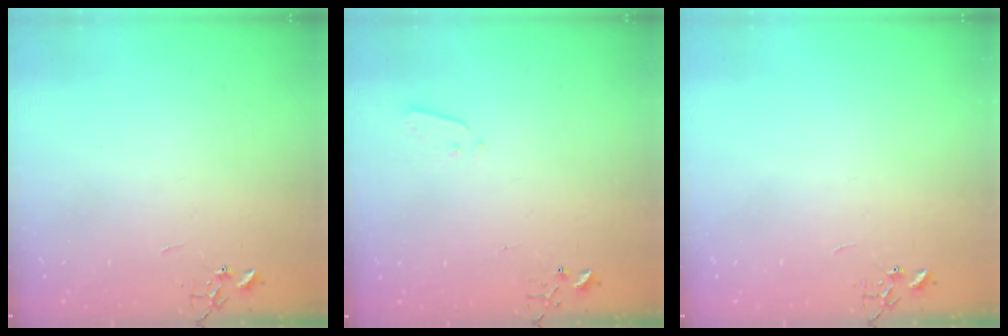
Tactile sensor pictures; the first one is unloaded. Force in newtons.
{"total": 3.1, "press": 3.1, "slide": 0.7}
{"total": 0.0}